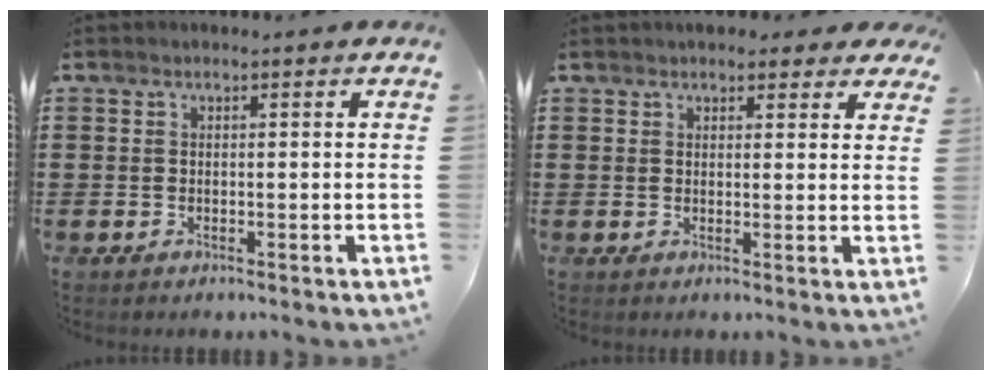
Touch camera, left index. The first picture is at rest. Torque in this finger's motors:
{"motor_torque": [2.05, -0.09, 1.05, 0.15]}